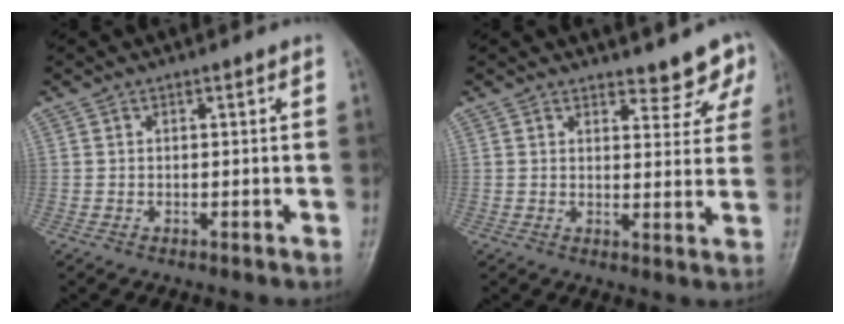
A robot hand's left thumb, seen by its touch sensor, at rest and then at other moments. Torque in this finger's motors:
{"motor_torque": [0.14, 0.17, 0.07, -0.06, 0.06]}